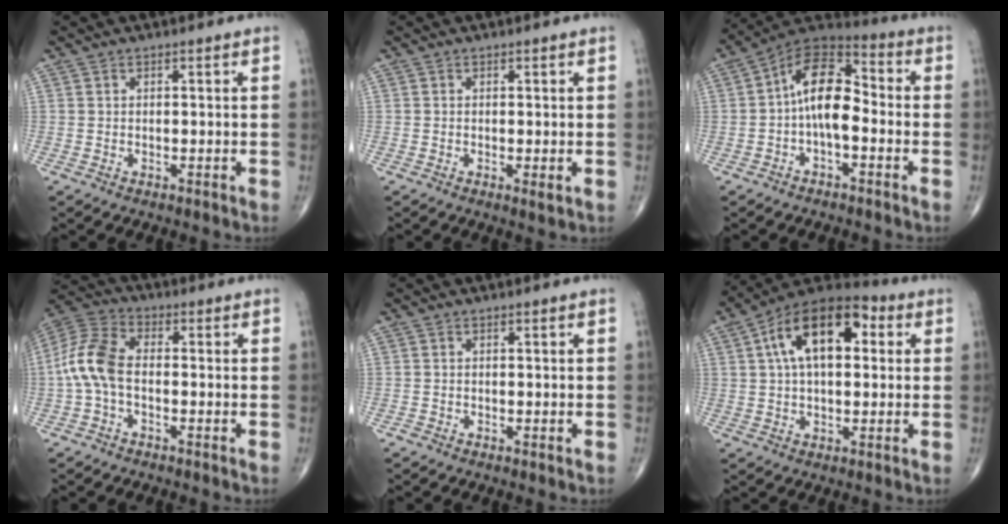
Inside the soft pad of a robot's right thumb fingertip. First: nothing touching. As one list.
[{"total": 1.3, "force": [-0.3, 0.3, 1.2], "torque": [-0.027, -0.008, -0.006]}, {"total": 12.1, "force": [-1.3, 6.4, 10.2], "torque": [-0.157, 0.044, -0.036]}, {"total": 9.5, "force": [-1.3, 5.3, 7.7], "torque": [-0.170, 0.028, -0.038]}, {"total": 0.5, "force": [-0.3, 0.3, 0.3], "torque": [-0.005, -0.001, -0.007]}, {"total": 16.2, "force": [3.8, 8.7, 13.1], "torque": [-0.199, 0.029, 0.052]}]